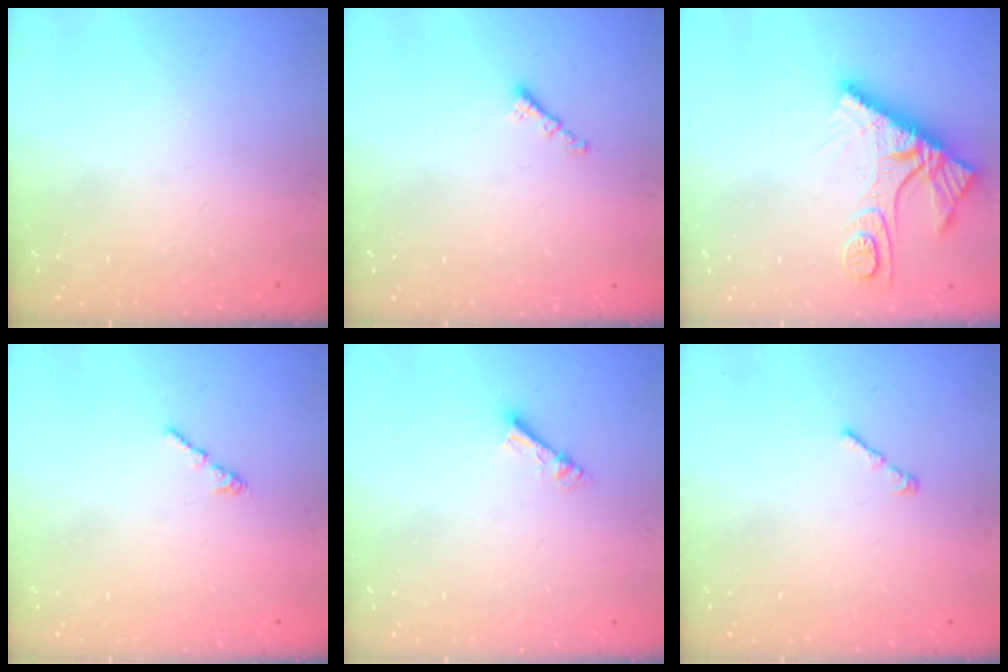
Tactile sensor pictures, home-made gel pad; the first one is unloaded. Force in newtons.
{"total": 1.3, "press": 1.2, "slide": 0.5}
{"total": 11.8, "press": 11.7, "slide": 1.3}
{"total": 0.7, "press": 0.6, "slide": 0.4}
{"total": 4.3, "press": 4.3, "slide": 0.2}
{"total": 1.1, "press": 0.9, "slide": 0.5}